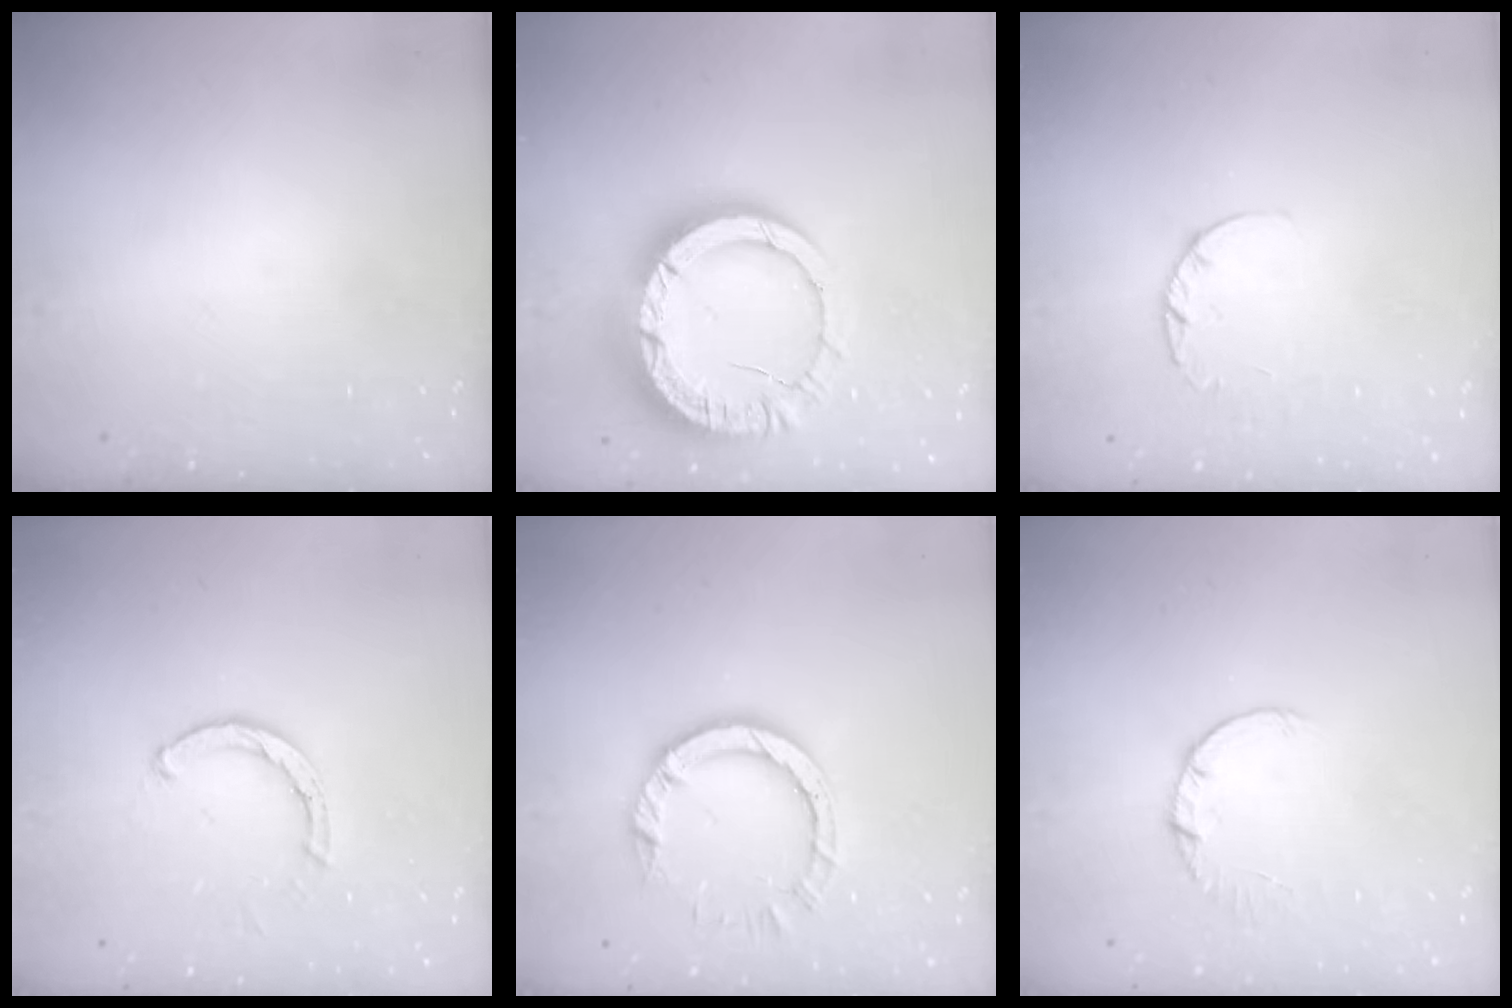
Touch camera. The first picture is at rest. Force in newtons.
{"total": 17.7, "press": 17.7, "slide": 1.5}
{"total": 2.6, "press": 2.5, "slide": 0.4}
{"total": 2.1, "press": 2.1, "slide": 0.1}
{"total": 7.6, "press": 7.6, "slide": 0.8}
{"total": 2.7, "press": 2.7, "slide": 0.4}